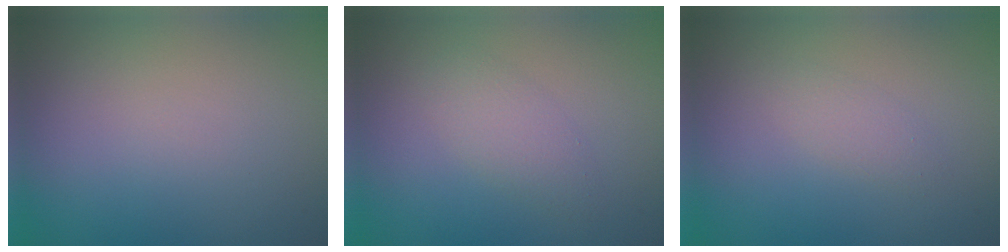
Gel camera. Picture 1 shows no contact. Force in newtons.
{"total": 2.1, "press": 2.1, "slide": 0.0}
{"total": 1.3, "press": 1.2, "slide": 0.1}